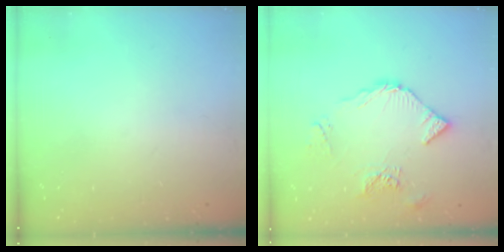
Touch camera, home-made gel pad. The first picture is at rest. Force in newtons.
{"total": 9.0, "press": 9.0, "slide": 1.0}